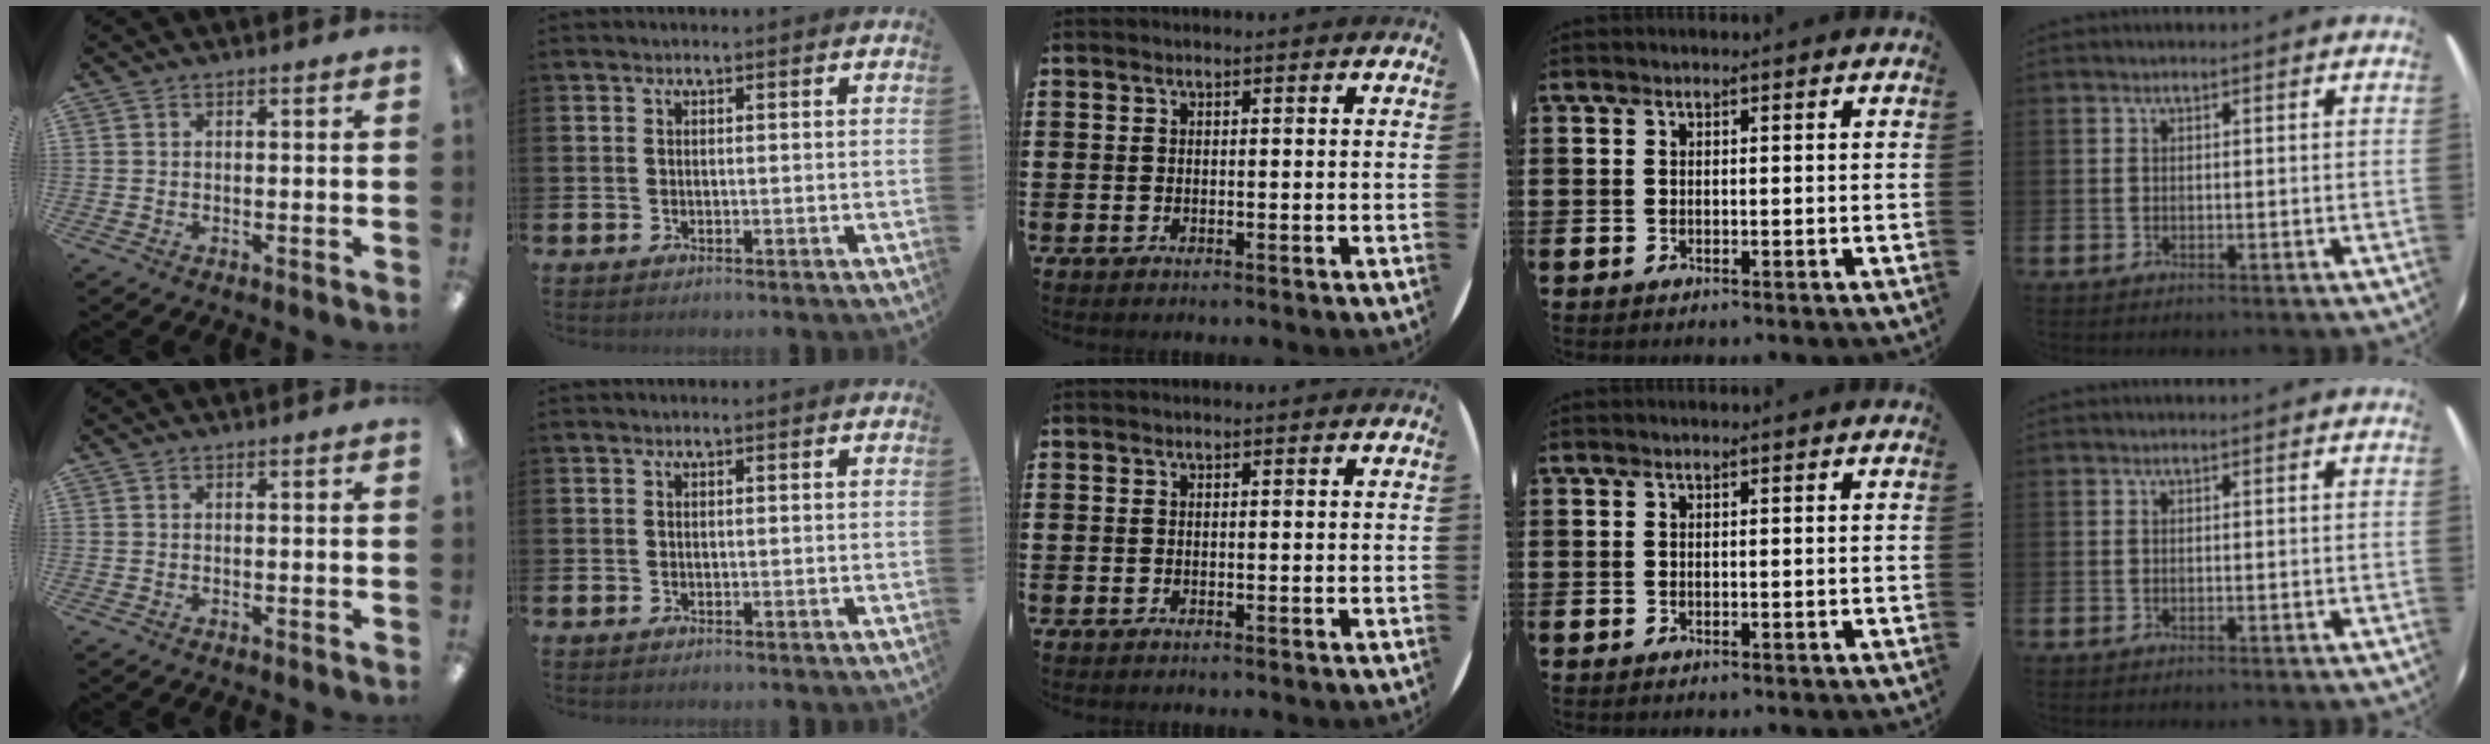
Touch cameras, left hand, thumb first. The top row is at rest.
{}